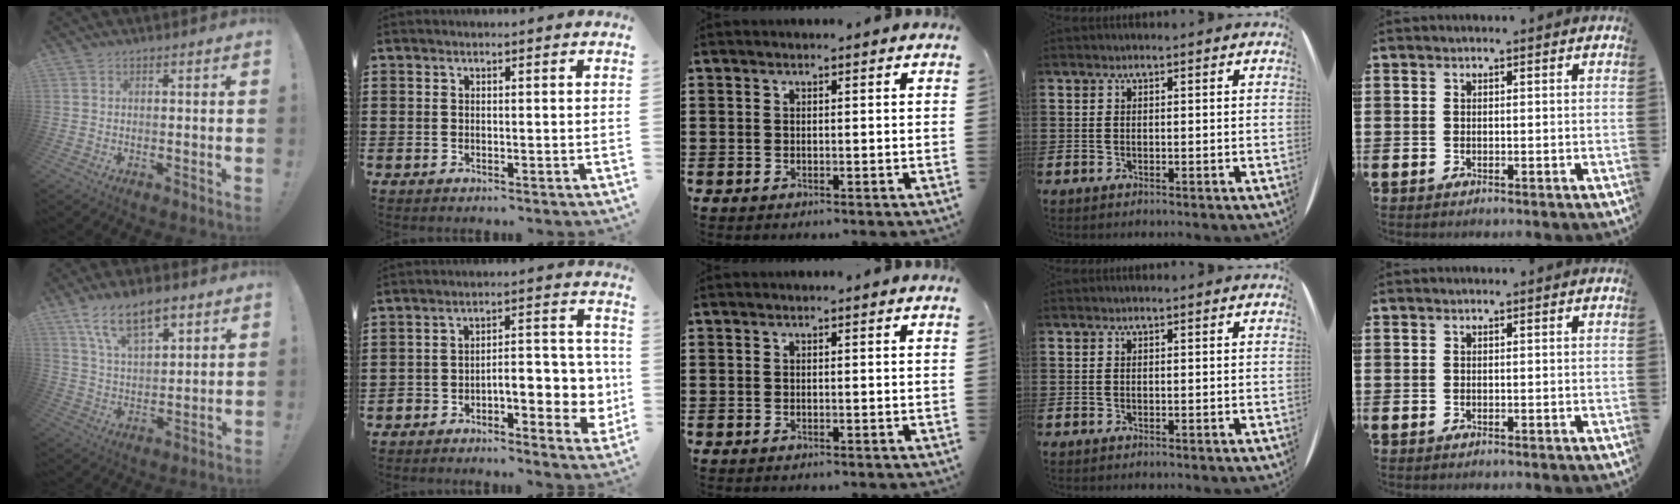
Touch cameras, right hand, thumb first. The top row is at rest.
{"thumb": {"total": 13.4, "force": [8.4, 6.2, 8.5], "torque": [-0.142, -0.035, 0.152]}, "index": {"total": 6.4, "force": [-2.9, 3.2, 4.7], "torque": [-0.063, -0.003, -0.056]}}